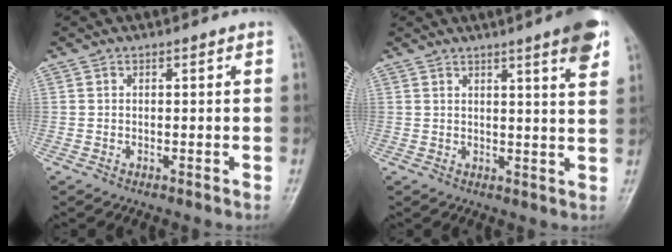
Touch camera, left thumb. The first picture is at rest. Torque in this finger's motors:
{"motor_torque": [1.11, 0.59, 0.80, -0.73, 0.01]}